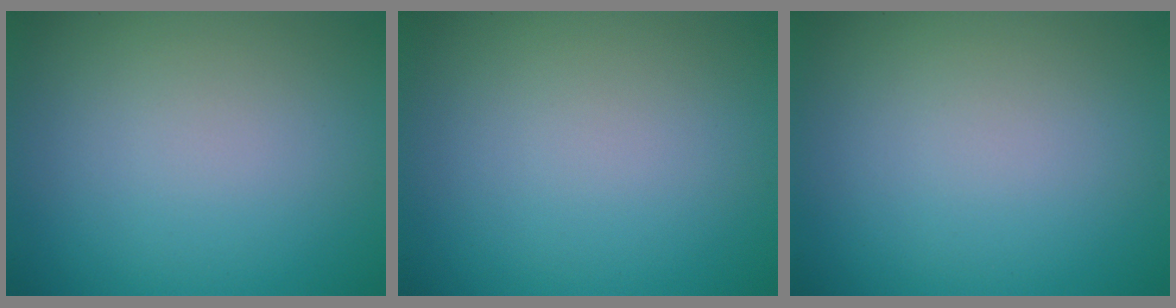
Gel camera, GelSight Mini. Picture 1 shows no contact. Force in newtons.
{"total": 0.0}
{"total": 0.0}